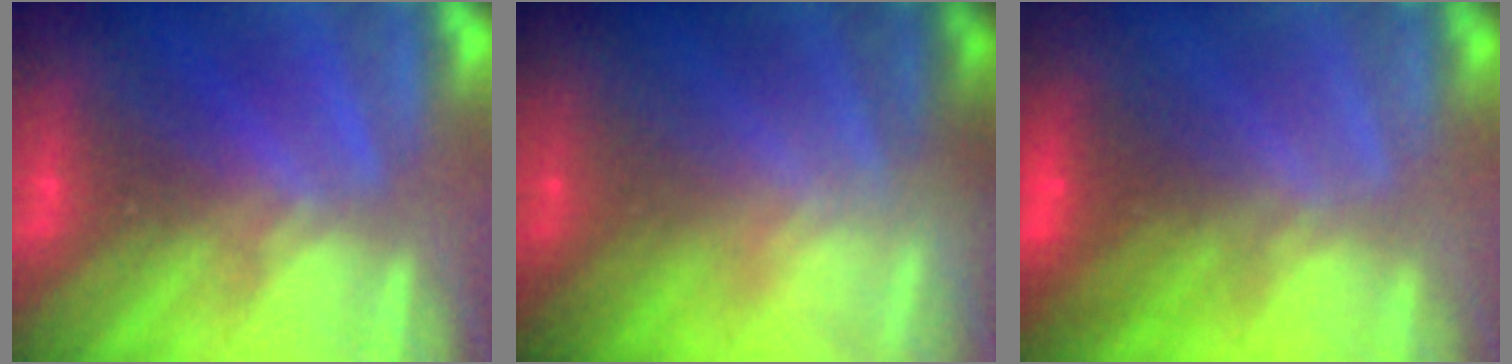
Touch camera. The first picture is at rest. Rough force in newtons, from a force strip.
{"total": 2.3}
{"total": 2.8}